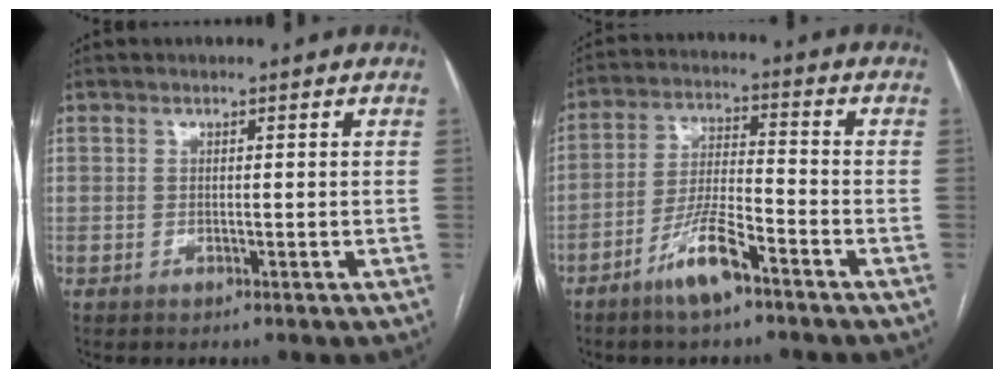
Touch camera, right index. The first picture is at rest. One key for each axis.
{"total": 8.3, "fx": -5.4, "fy": 1.2, "fz": 6.2, "tx": -0.126, "ty": -0.004, "tz": -0.102}